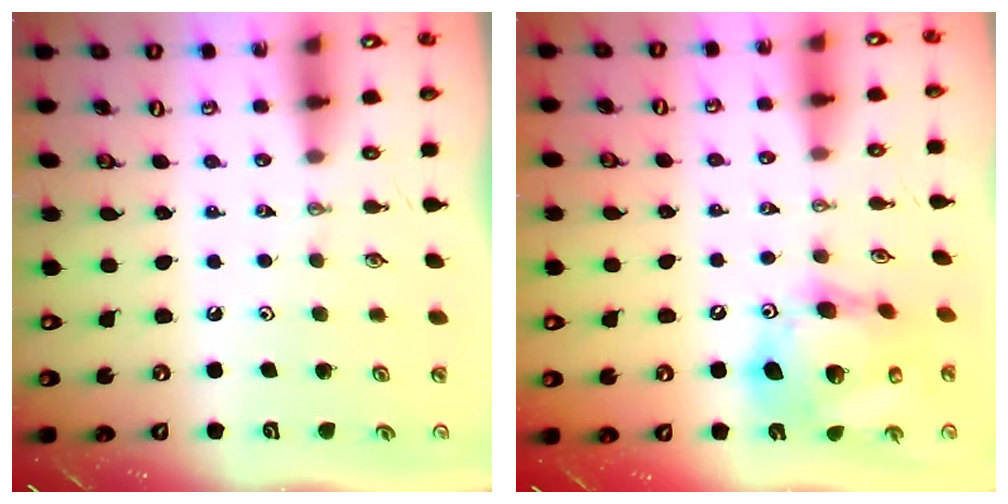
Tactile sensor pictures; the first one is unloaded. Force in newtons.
{"total": 16.8, "press": 16.7, "slide": 1.8}